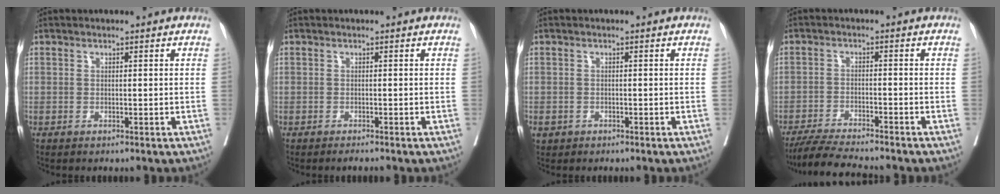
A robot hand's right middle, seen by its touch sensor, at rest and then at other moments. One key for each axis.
{"total": 0.9, "fx": -0.8, "fy": 0.0, "fz": 0.3, "tx": -0.004, "ty": -0.003, "tz": -0.010}
{"total": 1.3, "fx": -0.6, "fy": 1.1, "fz": 0.3, "tx": -0.004, "ty": 0.003, "tz": -0.007}
{"total": 8.3, "fx": -7.5, "fy": 0.1, "fz": 3.5, "tx": -0.055, "ty": -0.021, "tz": -0.127}